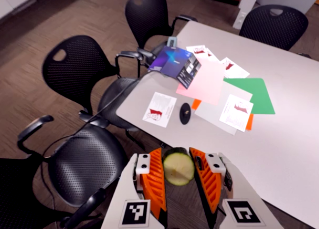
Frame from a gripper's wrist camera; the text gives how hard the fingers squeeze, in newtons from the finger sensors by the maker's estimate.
{"total": 12.6, "left": 12.9, "right": 12.4}